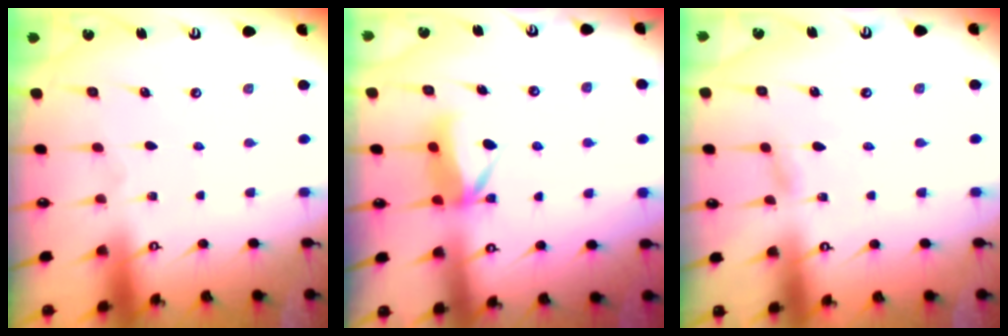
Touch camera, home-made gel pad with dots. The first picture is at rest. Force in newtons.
{"total": 7.6, "press": 7.6, "slide": 0.5}
{"total": 3.7, "press": 3.6, "slide": 0.4}